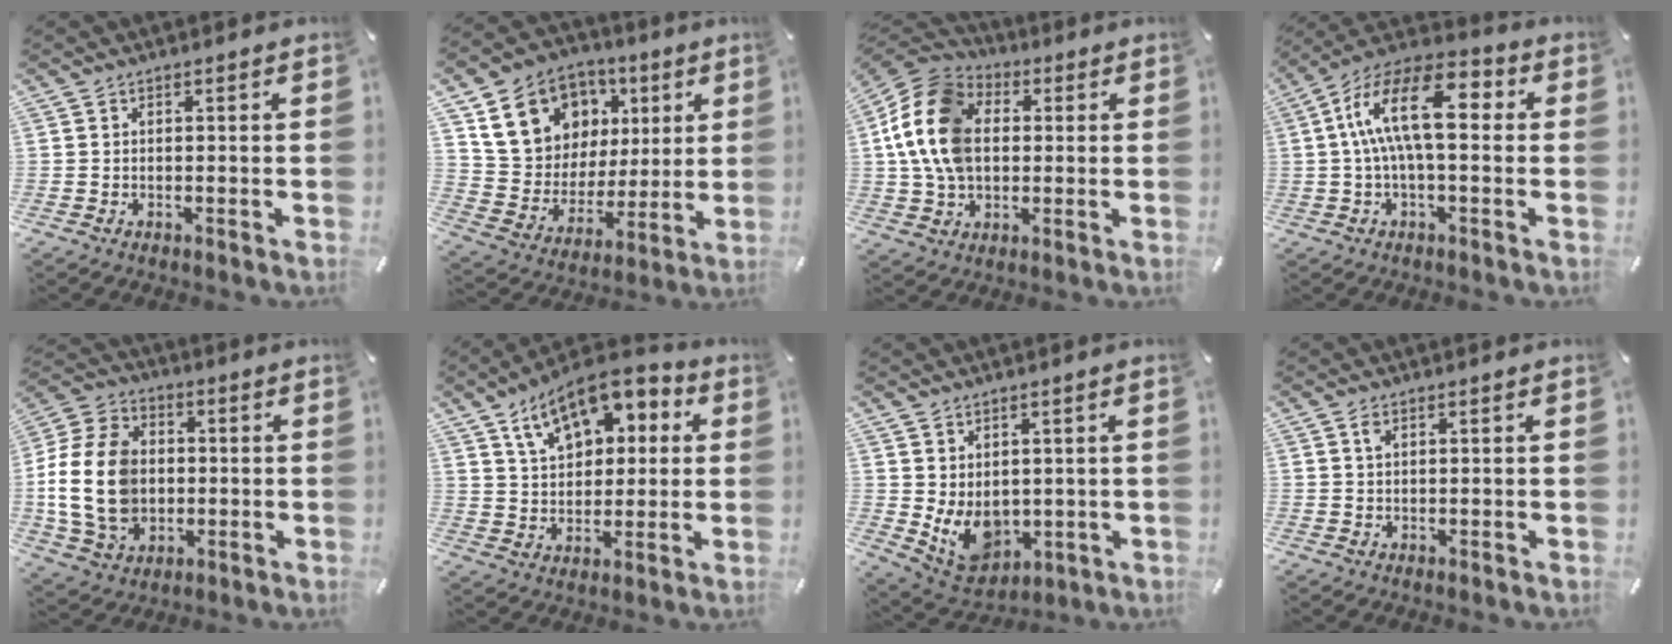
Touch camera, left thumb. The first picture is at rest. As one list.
[{"total": 17.2, "force": [7.8, 14.1, 6.2], "torque": [-0.109, -0.027, 0.158]}, {"total": 15.5, "force": [1.2, 12.2, 9.5], "torque": [-0.231, 0.012, 0.016]}, {"total": 15.2, "force": [2.1, 6.7, 13.5], "torque": [-0.277, 0.003, 0.036]}, {"total": 18.1, "force": [-0.8, 14.1, 11.3], "torque": [-0.260, 0.008, -0.016]}, {"total": 13.6, "force": [7.5, 8.5, 7.4], "torque": [-0.121, -0.027, 0.137]}, {"total": 8.5, "force": [0.3, 7.4, 4.3], "torque": [-0.083, -0.018, 0.013]}, {"total": 1.3, "force": [0.6, 0.6, 1.0], "torque": [-0.021, 0.002, 0.011]}]